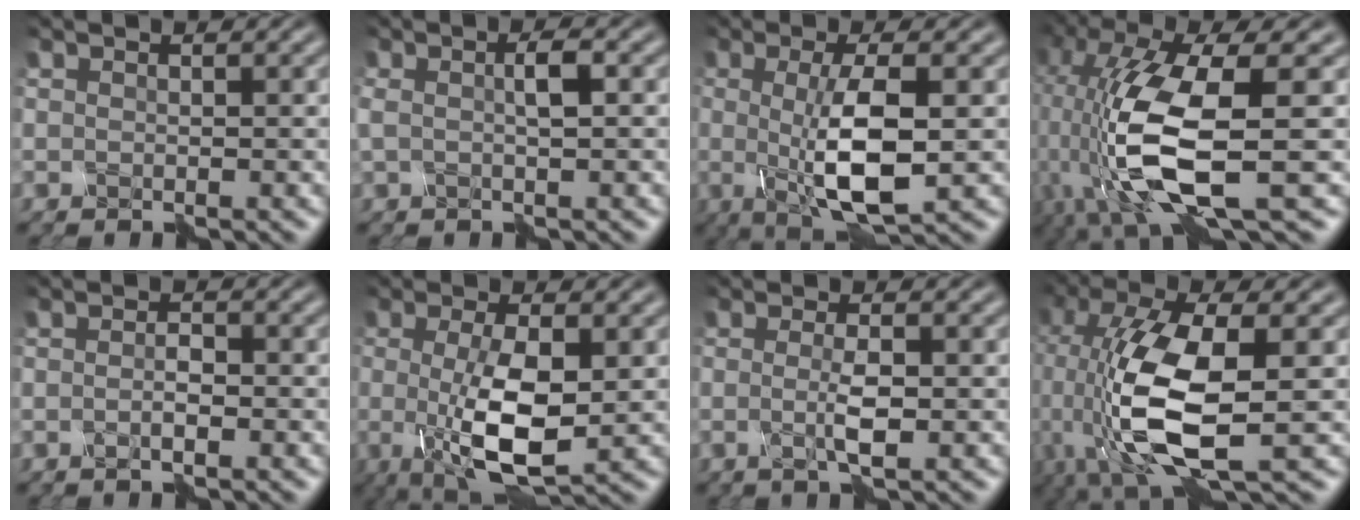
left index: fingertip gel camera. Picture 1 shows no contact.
{"total": 1.8, "force": [0.1, -0.2, 1.8], "torque": [-0.041, 0.004, 0.002]}
{"total": 6.2, "force": [-0.6, 1.2, 6.0], "torque": [-0.124, -0.008, -0.004]}
{"total": 11.9, "force": [-2.3, 4.0, 10.9], "torque": [-0.256, -0.030, -0.035]}
{"total": 1.3, "force": [-0.5, 0.1, 1.2], "torque": [-0.020, -0.007, -0.013]}
{"total": 7.1, "force": [-0.8, 2.0, 6.7], "torque": [-0.145, -0.012, -0.008]}
{"total": 2.3, "force": [-0.5, 0.0, 2.2], "torque": [-0.053, -0.004, -0.006]}
{"total": 11.3, "force": [-1.2, 4.2, 10.4], "torque": [-0.240, -0.013, -0.019]}